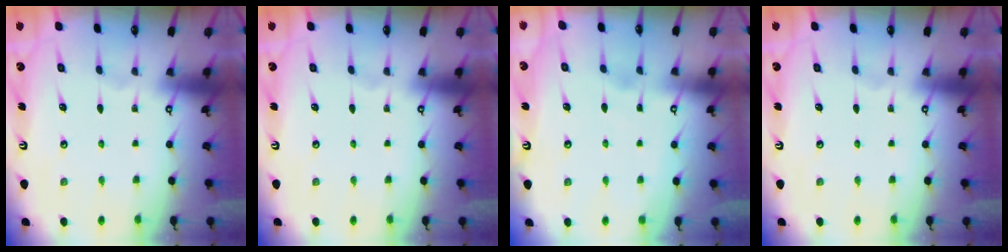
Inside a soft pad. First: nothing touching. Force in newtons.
{"total": 0.0}
{"total": 2.0, "press": 2.0, "slide": 0.1}
{"total": 0.0}